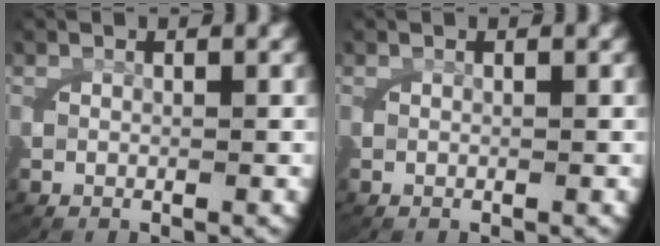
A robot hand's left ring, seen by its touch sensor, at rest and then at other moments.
{"total": 0.0}